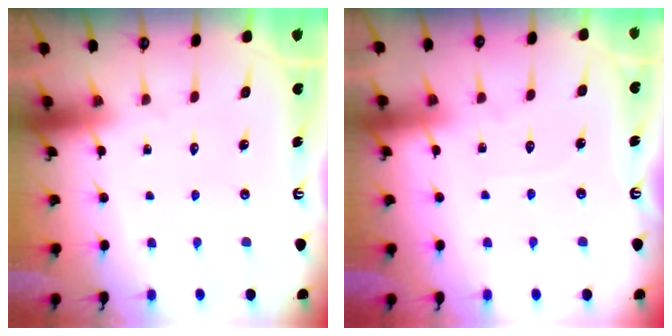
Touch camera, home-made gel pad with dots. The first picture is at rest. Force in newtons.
{"total": 2.9, "press": 2.9, "slide": 0.4}